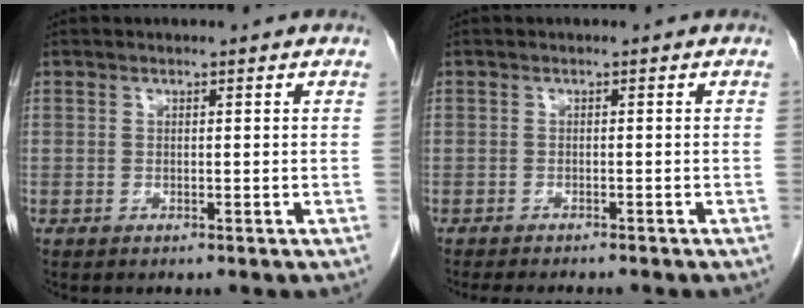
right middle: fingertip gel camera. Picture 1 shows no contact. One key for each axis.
{"total": 6.8, "fx": -5.9, "fy": 0.9, "fz": 3.2, "tx": -0.033, "ty": -0.010, "tz": -0.081}